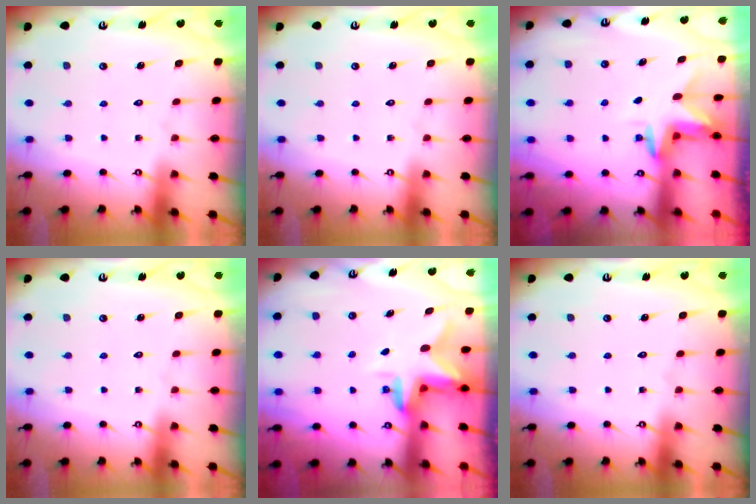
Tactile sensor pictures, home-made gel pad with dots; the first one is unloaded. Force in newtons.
{"total": 0.0}
{"total": 2.7, "press": 2.7, "slide": 0.1}
{"total": 0.0}
{"total": 2.7, "press": 2.7, "slide": 0.2}
{"total": 0.0}